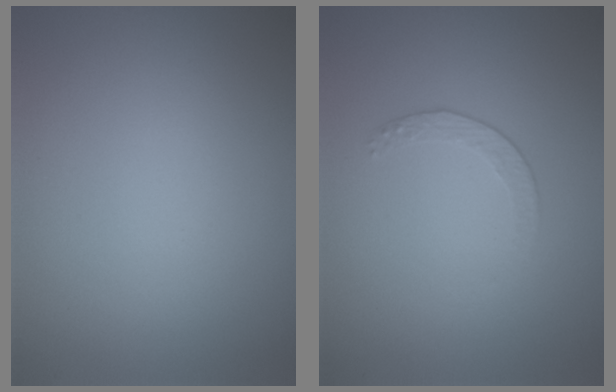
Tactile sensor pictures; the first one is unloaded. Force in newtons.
{"total": 1.4, "press": 0.7, "slide": 1.2}